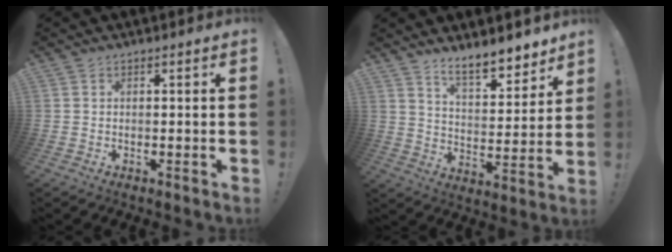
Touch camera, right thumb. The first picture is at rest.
{"total": 10.4, "force": [8.9, 3.2, 4.5], "torque": [-0.059, -0.069, 0.160]}